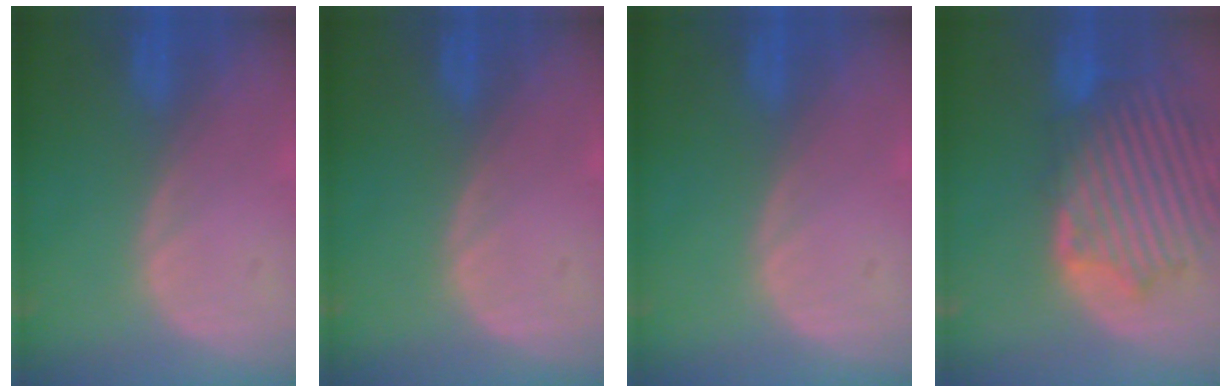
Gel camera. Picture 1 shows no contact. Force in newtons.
{"total": 0.0}
{"total": 0.0}
{"total": 13.7, "press": 11.8, "slide": 6.9}